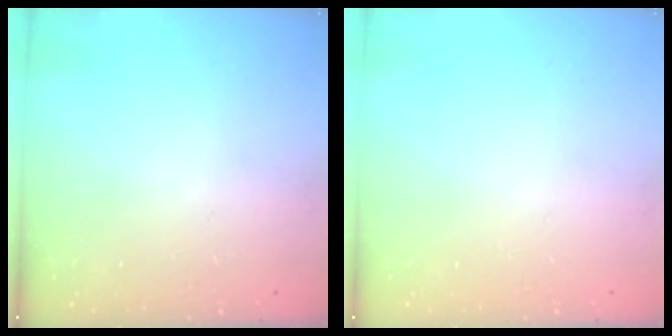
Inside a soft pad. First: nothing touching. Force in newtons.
{"total": 0.0}